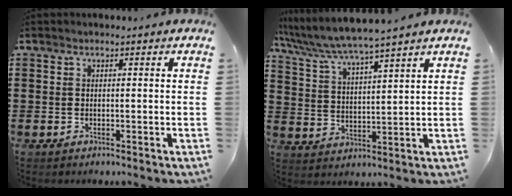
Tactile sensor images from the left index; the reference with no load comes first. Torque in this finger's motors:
{"motor_torque": [1.09, -1.05, 0.33, 0.21]}